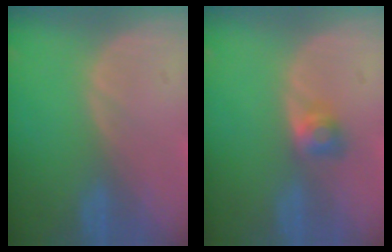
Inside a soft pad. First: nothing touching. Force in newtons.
{"total": 2.6, "press": 2.4, "slide": 1.0}